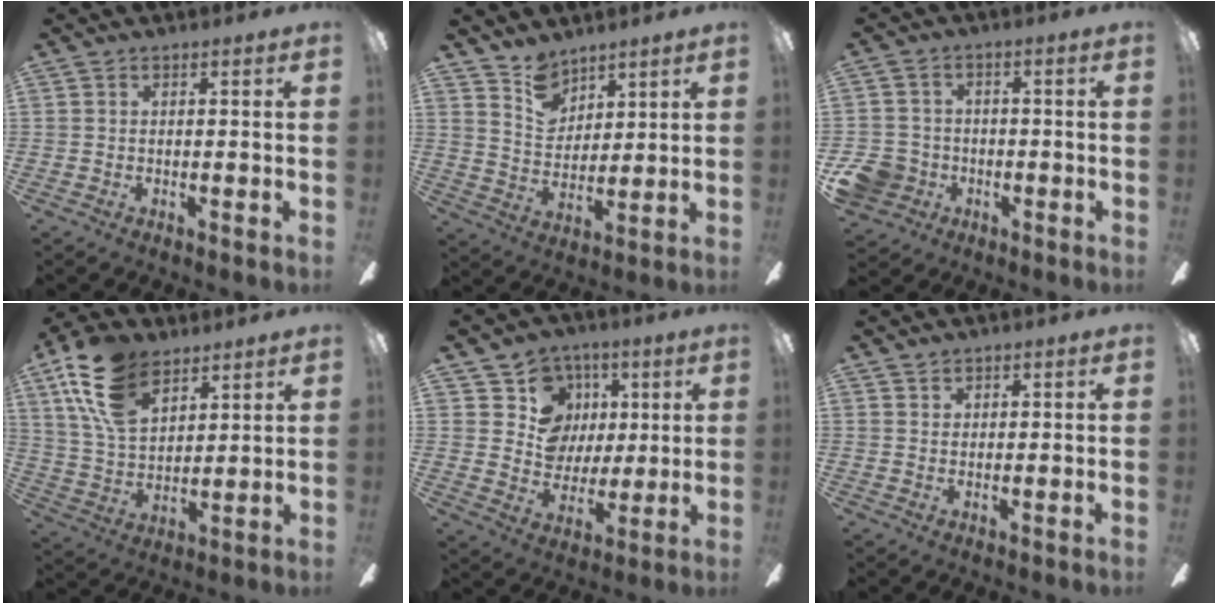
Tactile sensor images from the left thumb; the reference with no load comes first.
{"total": 8.8, "force": [6.9, 5.2, 1.6], "torque": [-0.039, -0.035, 0.133]}
{"total": 8.6, "force": [-3.3, 7.5, 2.7], "torque": [-0.067, 0.034, -0.057]}
{"total": 16.8, "force": [9.6, 9.8, 9.8], "torque": [-0.205, -0.023, 0.180]}
{"total": 12.9, "force": [4.3, 11.7, 3.1], "torque": [-0.049, -0.018, 0.087]}
{"total": 1.5, "force": [1.1, 1.0, 0.1], "torque": [0.005, 0.000, 0.018]}